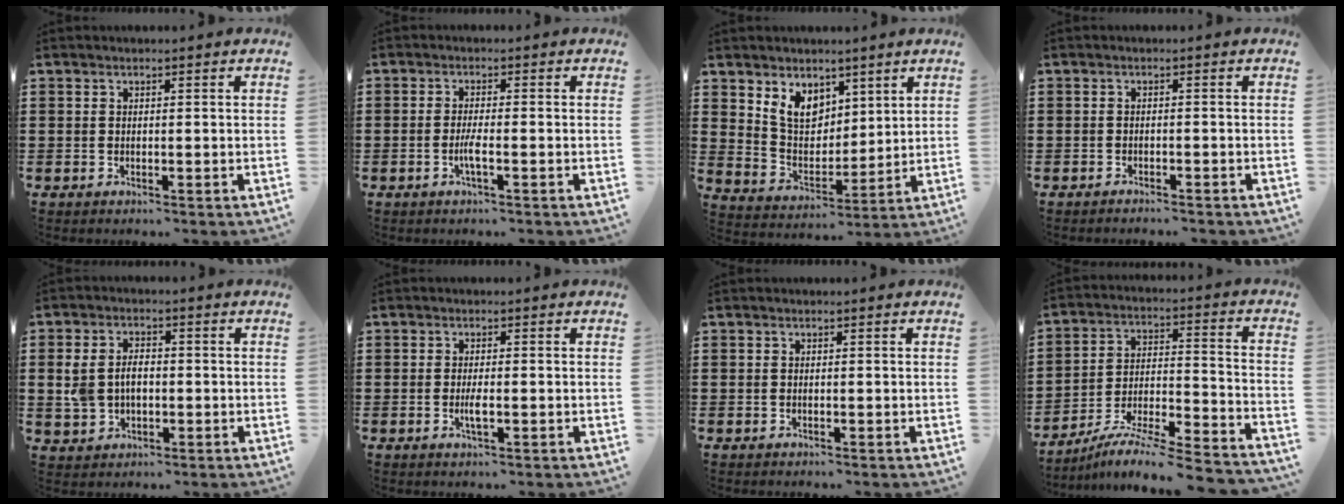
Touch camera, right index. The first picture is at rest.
{"total": 2.6, "force": [-1.0, 0.2, 2.4], "torque": [-0.056, -0.007, -0.022]}
{"total": 7.0, "force": [4.4, 4.8, 2.8], "torque": [-0.079, -0.002, 0.084]}
{"total": 1.0, "force": [-0.9, 0.0, 0.2], "torque": [-0.007, 0.000, -0.019]}
{"total": 4.6, "force": [0.0, 3.2, 3.2], "torque": [-0.082, 0.007, -0.007]}
{"total": 2.1, "force": [-0.6, 0.3, 2.0], "torque": [-0.050, -0.005, -0.015]}
{"total": 0.0}
{"total": 8.4, "force": [-7.7, 0.0, 3.4], "torque": [-0.053, 0.000, -0.155]}